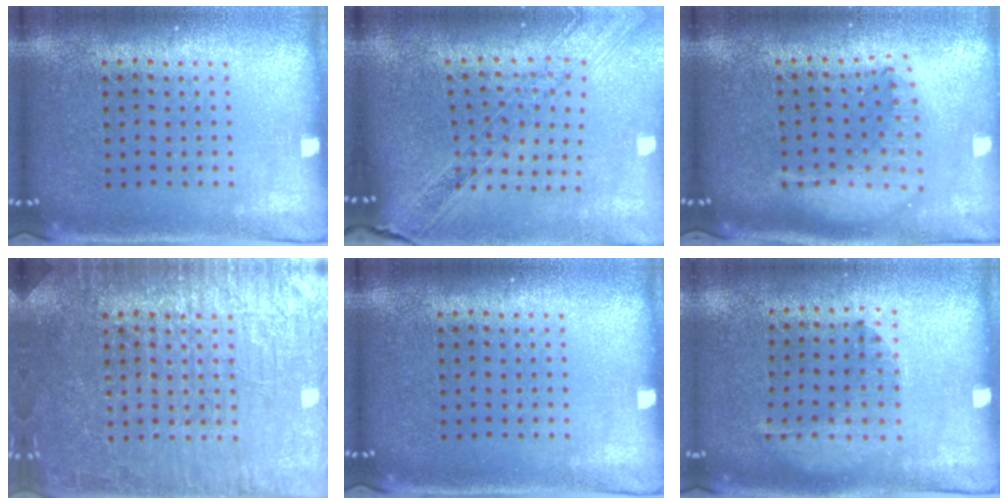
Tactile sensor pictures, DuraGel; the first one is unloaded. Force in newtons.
{"total": 1.6, "press": 1.5, "slide": 0.6}
{"total": 2.1, "press": 1.7, "slide": 1.3}
{"total": 7.1, "press": 7.1, "slide": 1.1}
{"total": 0.0}
{"total": 1.2, "press": 1.0, "slide": 0.7}